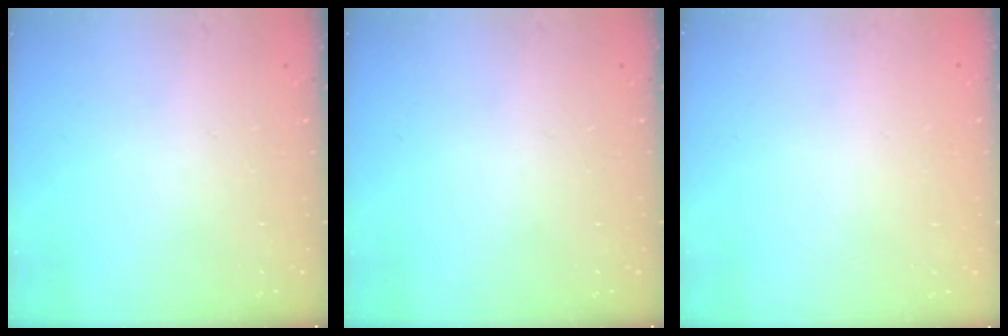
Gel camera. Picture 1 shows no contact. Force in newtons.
{"total": 0.0}
{"total": 0.0}